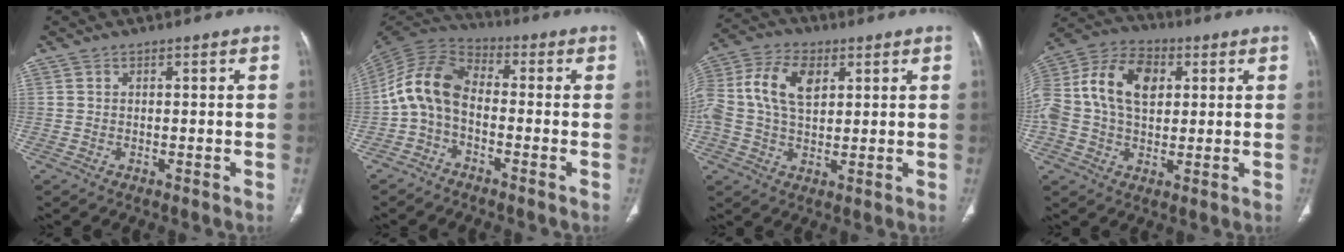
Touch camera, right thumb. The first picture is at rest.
{"total": 10.0, "force": [-2.0, 6.2, 7.5], "torque": [-0.144, 0.042, -0.057]}
{"total": 13.7, "force": [3.2, 8.7, 10.1], "torque": [-0.217, 0.009, 0.055]}
{"total": 17.8, "force": [3.1, 12.0, 12.7], "torque": [-0.257, 0.020, 0.048]}